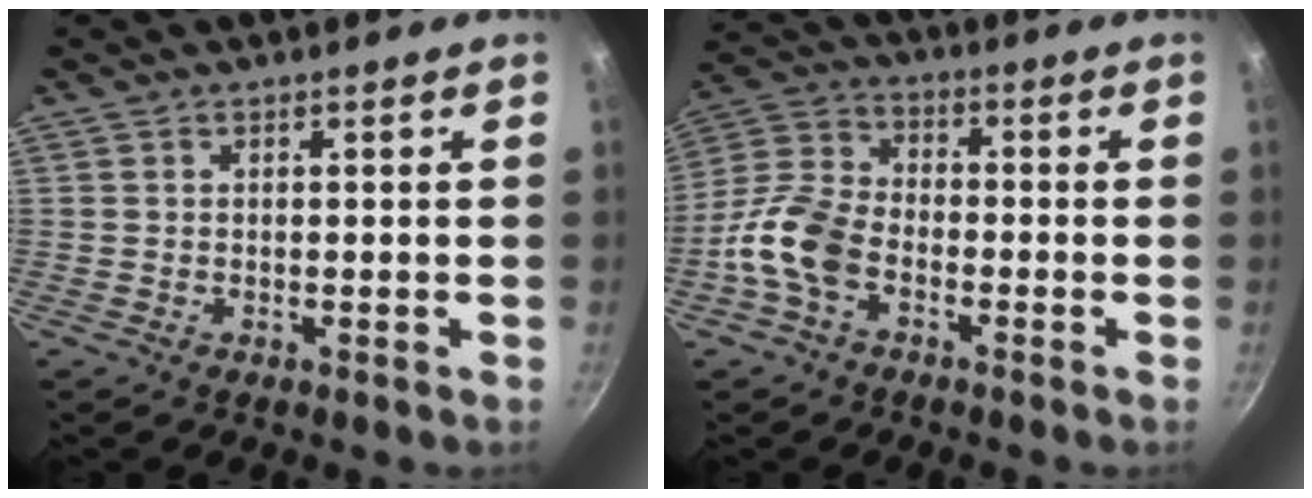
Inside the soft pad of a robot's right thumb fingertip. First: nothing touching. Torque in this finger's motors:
{"motor_torque": [0.39, 0.97, 1.09, -0.87, 0.19]}